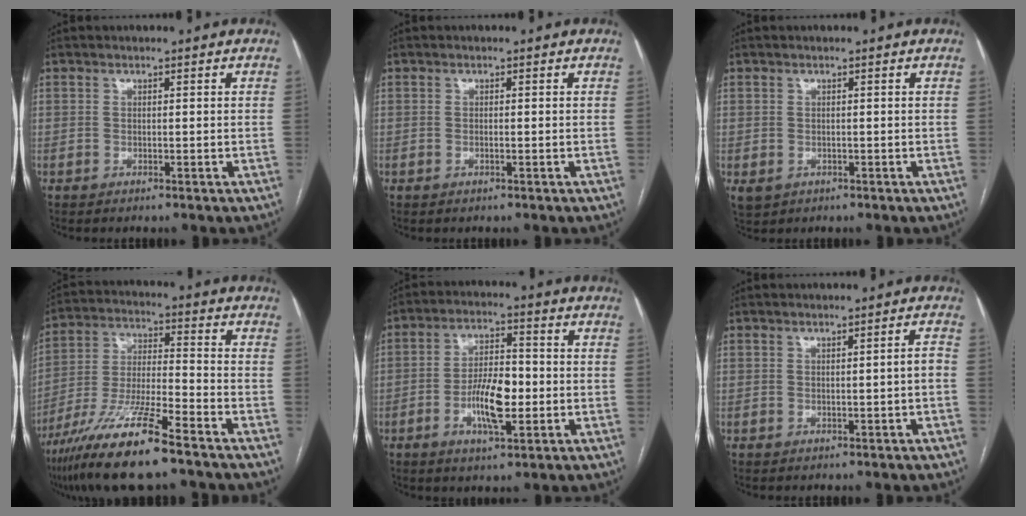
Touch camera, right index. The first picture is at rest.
{"total": 0.0}
{"total": 2.3, "force": [-0.6, 2.0, 0.9], "torque": [-0.017, -0.001, 0.003]}
{"total": 15.5, "force": [-10.6, 1.3, 11.2], "torque": [-0.231, -0.032, -0.195]}
{"total": 8.6, "force": [-2.1, 2.9, 7.8], "torque": [-0.147, 0.008, -0.036]}
{"total": 1.6, "force": [-0.3, -0.2, 1.5], "torque": [-0.020, 0.000, -0.003]}